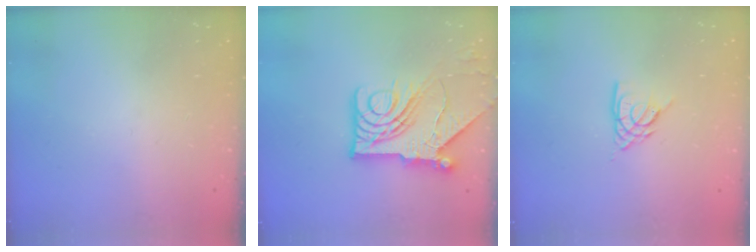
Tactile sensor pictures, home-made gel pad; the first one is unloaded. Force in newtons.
{"total": 13.8, "press": 13.7, "slide": 1.8}
{"total": 6.0, "press": 6.0, "slide": 0.6}